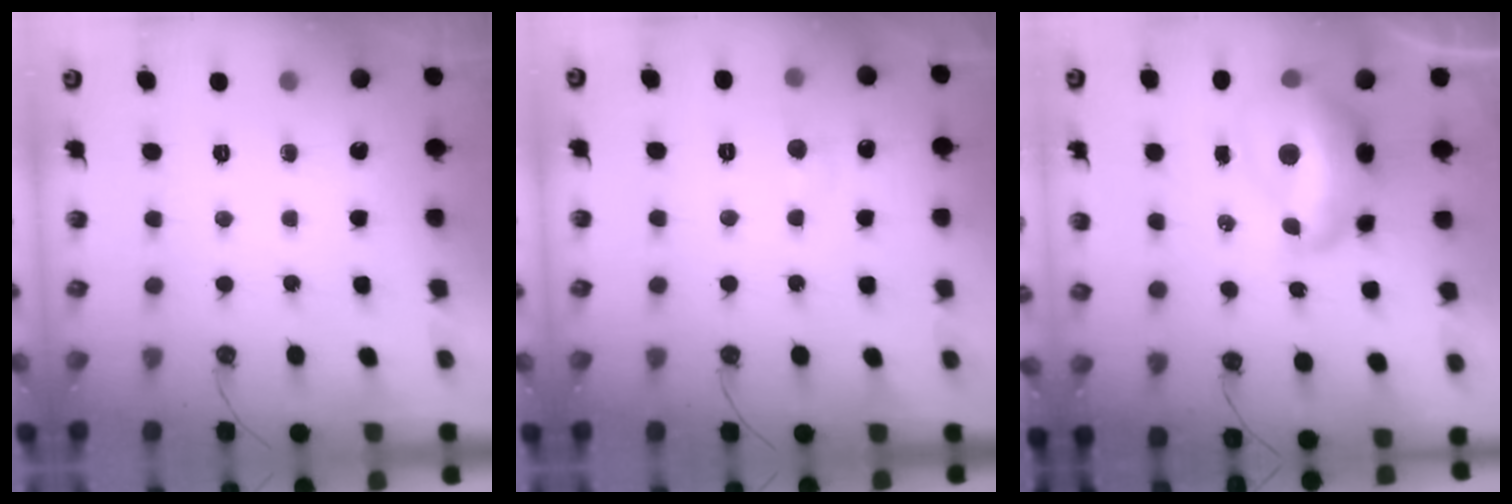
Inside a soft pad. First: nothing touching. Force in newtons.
{"total": 2.7, "press": 2.6, "slide": 0.8}
{"total": 8.3, "press": 8.2, "slide": 1.3}